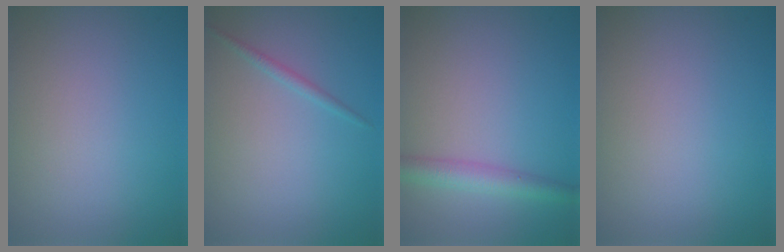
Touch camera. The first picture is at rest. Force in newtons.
{"total": 0.9, "press": 0.9, "slide": 0.0}
{"total": 2.9, "press": 2.9, "slide": 0.1}
{"total": 0.0}